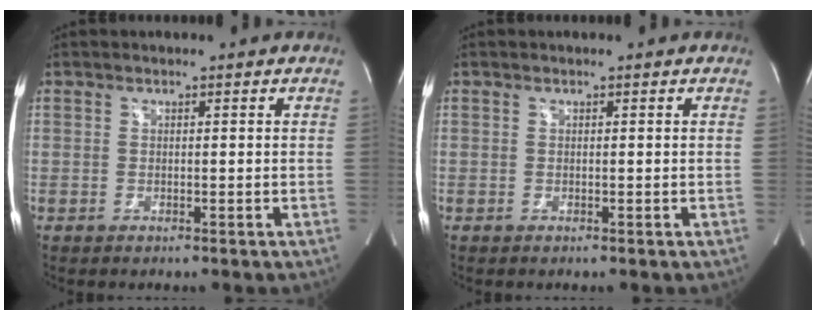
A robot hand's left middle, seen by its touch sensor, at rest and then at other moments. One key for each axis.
{"total": 0.0}